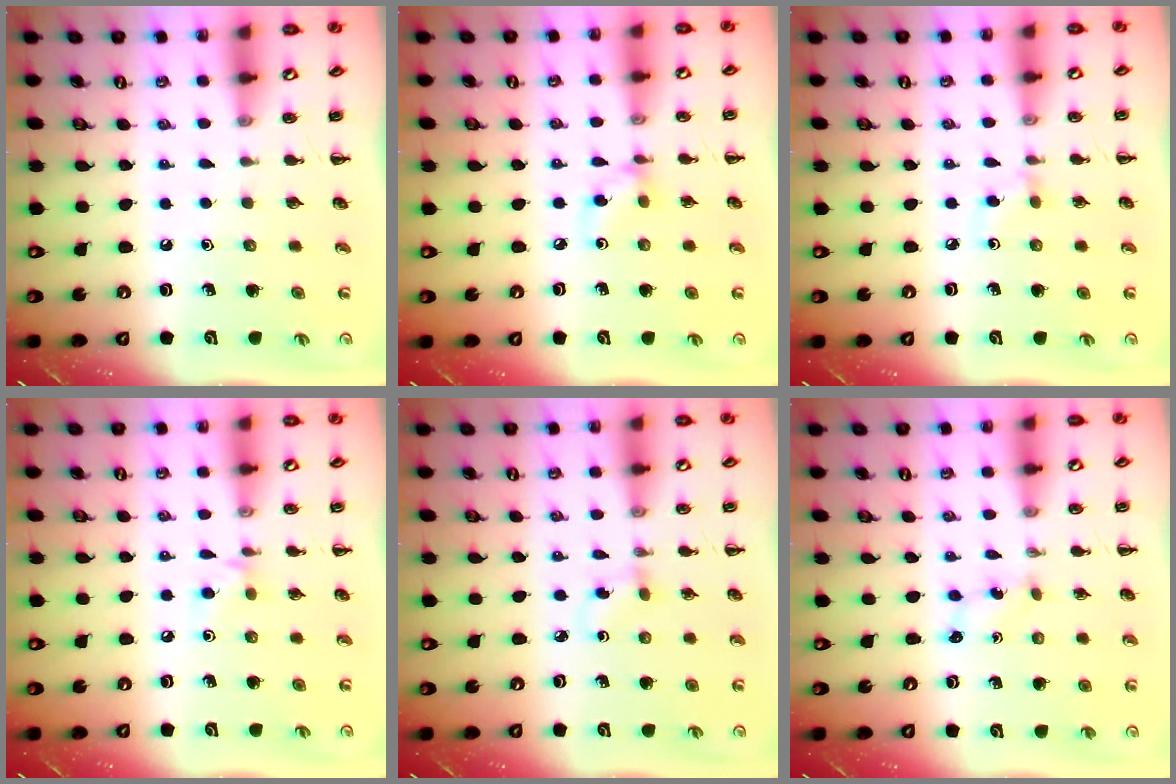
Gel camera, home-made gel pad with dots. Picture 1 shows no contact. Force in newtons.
{"total": 3.8, "press": 3.7, "slide": 0.8}
{"total": 2.7, "press": 2.5, "slide": 1.0}
{"total": 4.6, "press": 4.3, "slide": 1.5}
{"total": 1.6, "press": 1.4, "slide": 0.8}
{"total": 1.0, "press": 0.9, "slide": 0.4}